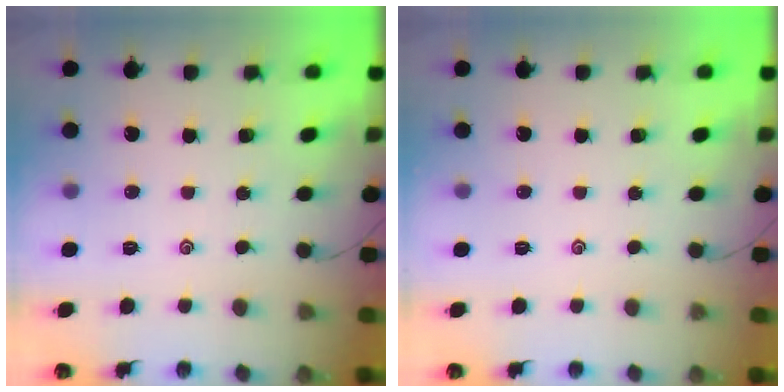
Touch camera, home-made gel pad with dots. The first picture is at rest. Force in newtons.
{"total": 0.0}